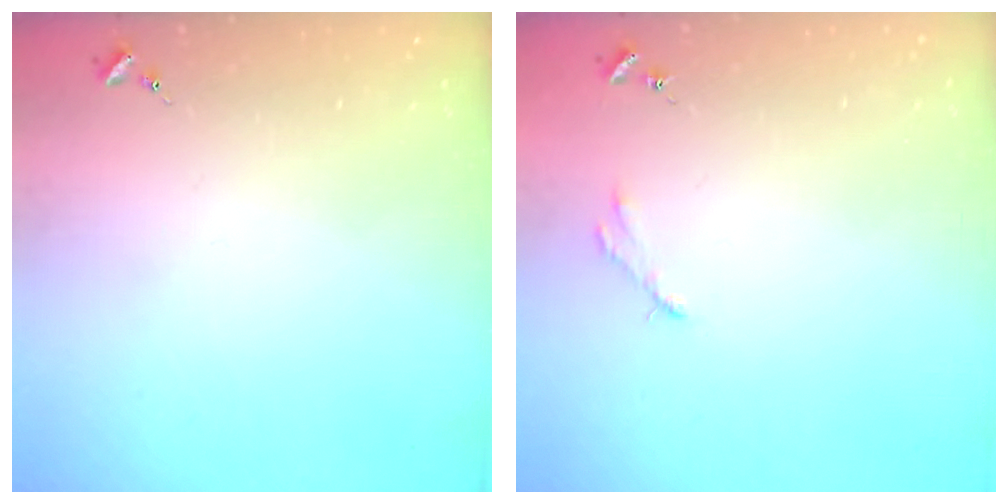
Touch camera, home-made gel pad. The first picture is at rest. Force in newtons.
{"total": 2.5, "press": 2.5, "slide": 0.3}